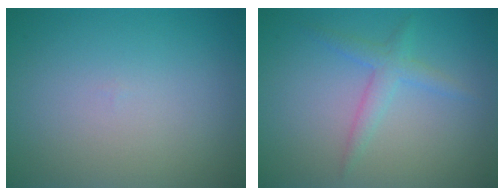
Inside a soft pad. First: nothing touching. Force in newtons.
{"total": 2.0, "press": 2.0, "slide": 0.1}